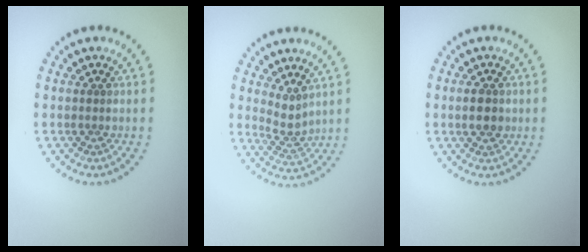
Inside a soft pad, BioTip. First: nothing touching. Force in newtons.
{"total": 2.2, "press": 1.5, "slide": 1.6}
{"total": 2.2, "press": 2.2, "slide": 0.1}